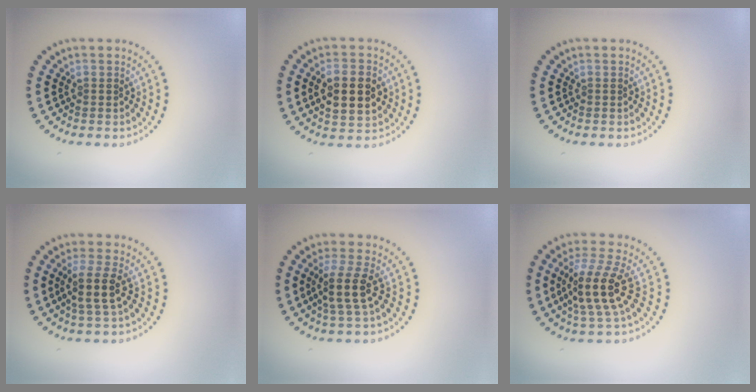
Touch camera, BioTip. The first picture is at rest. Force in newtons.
{"total": 5.1, "press": 5.1, "slide": 0.4}
{"total": 0.0}
{"total": 2.9, "press": 2.4, "slide": 1.7}
{"total": 3.3, "press": 2.6, "slide": 2.0}
{"total": 4.4, "press": 3.7, "slide": 2.4}